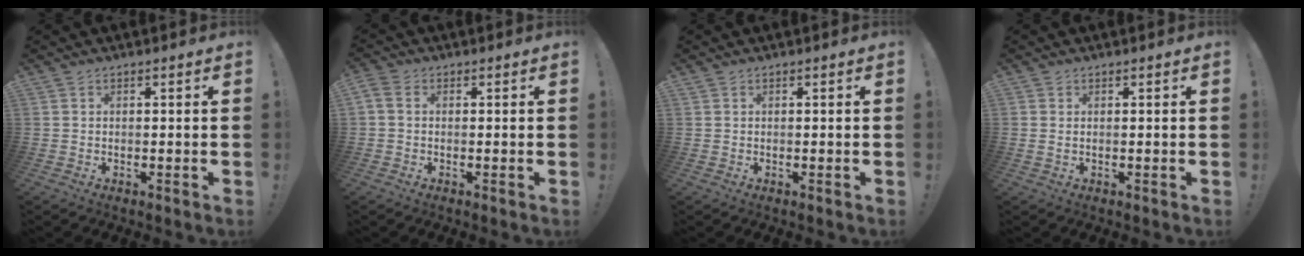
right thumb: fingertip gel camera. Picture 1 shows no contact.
{"total": 2.4, "force": [0.3, 1.8, 1.6], "torque": [-0.032, 0.006, 0.008]}
{"total": 0.0}
{"total": 0.6, "force": [0.5, 0.2, 0.2], "torque": [0.000, -0.002, 0.008]}